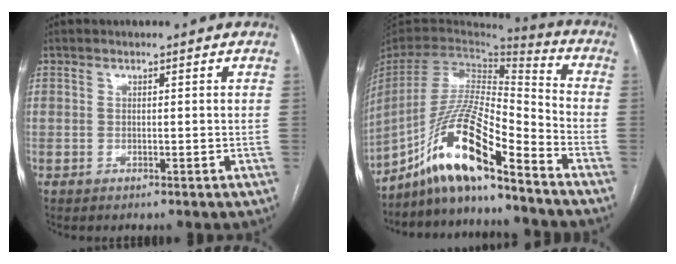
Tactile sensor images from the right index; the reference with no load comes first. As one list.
[{"total": 15.9, "force": [-11.6, 1.2, 10.8], "torque": [-0.211, 0.009, -0.214]}]